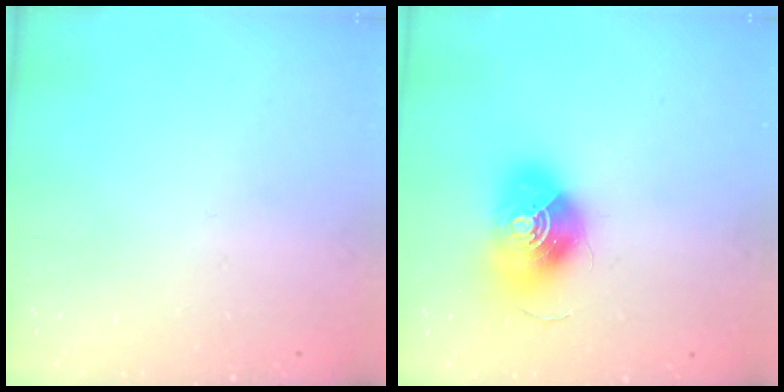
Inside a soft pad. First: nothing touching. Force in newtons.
{"total": 16.2, "press": 16.2, "slide": 0.5}